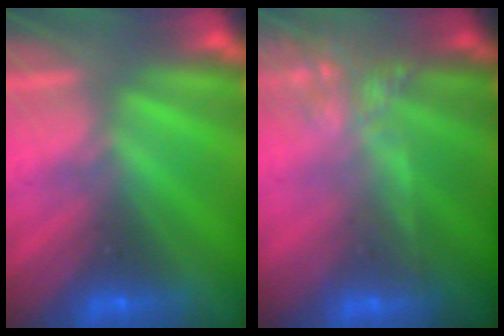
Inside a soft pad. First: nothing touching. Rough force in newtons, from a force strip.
{"total": 7.7}